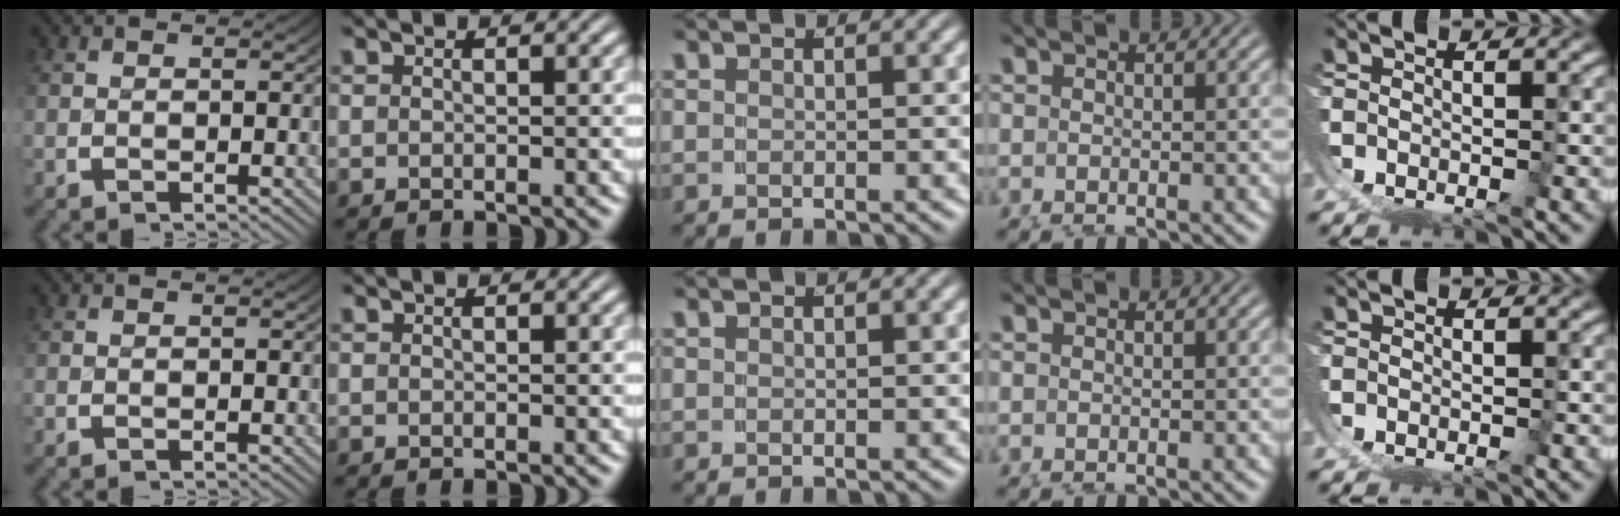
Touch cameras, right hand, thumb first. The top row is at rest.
{}